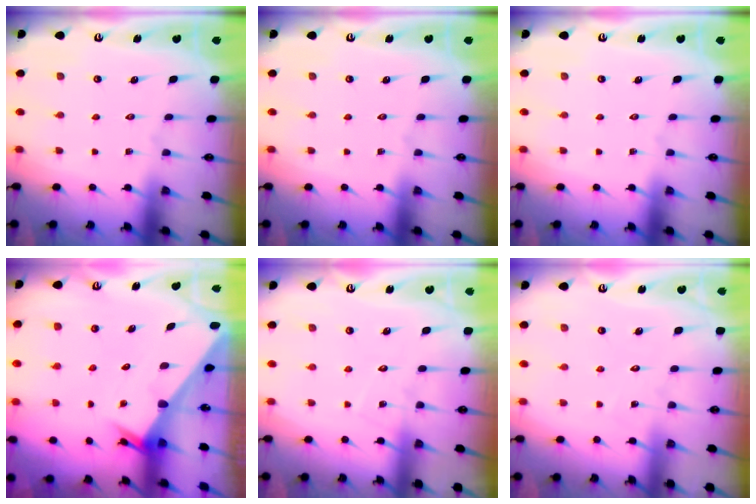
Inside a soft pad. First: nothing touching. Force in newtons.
{"total": 0.0}
{"total": 0.0}
{"total": 2.1, "press": 2.1, "slide": 0.1}
{"total": 5.2, "press": 5.2, "slide": 0.4}
{"total": 4.6, "press": 4.6, "slide": 0.5}